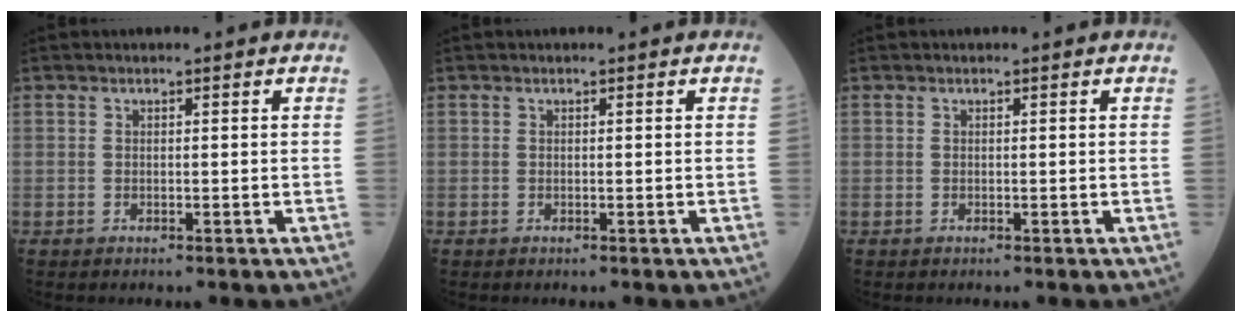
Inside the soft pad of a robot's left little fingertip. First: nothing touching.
{"total": 0.0}
{"total": 0.0}